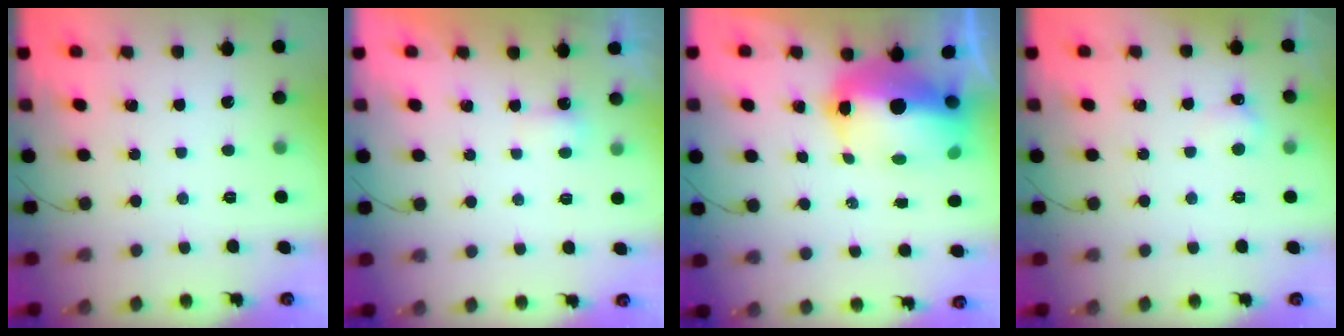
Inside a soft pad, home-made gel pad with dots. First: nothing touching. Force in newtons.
{"total": 2.8, "press": 2.7, "slide": 0.7}
{"total": 13.4, "press": 13.1, "slide": 2.7}
{"total": 4.4, "press": 4.2, "slide": 1.2}